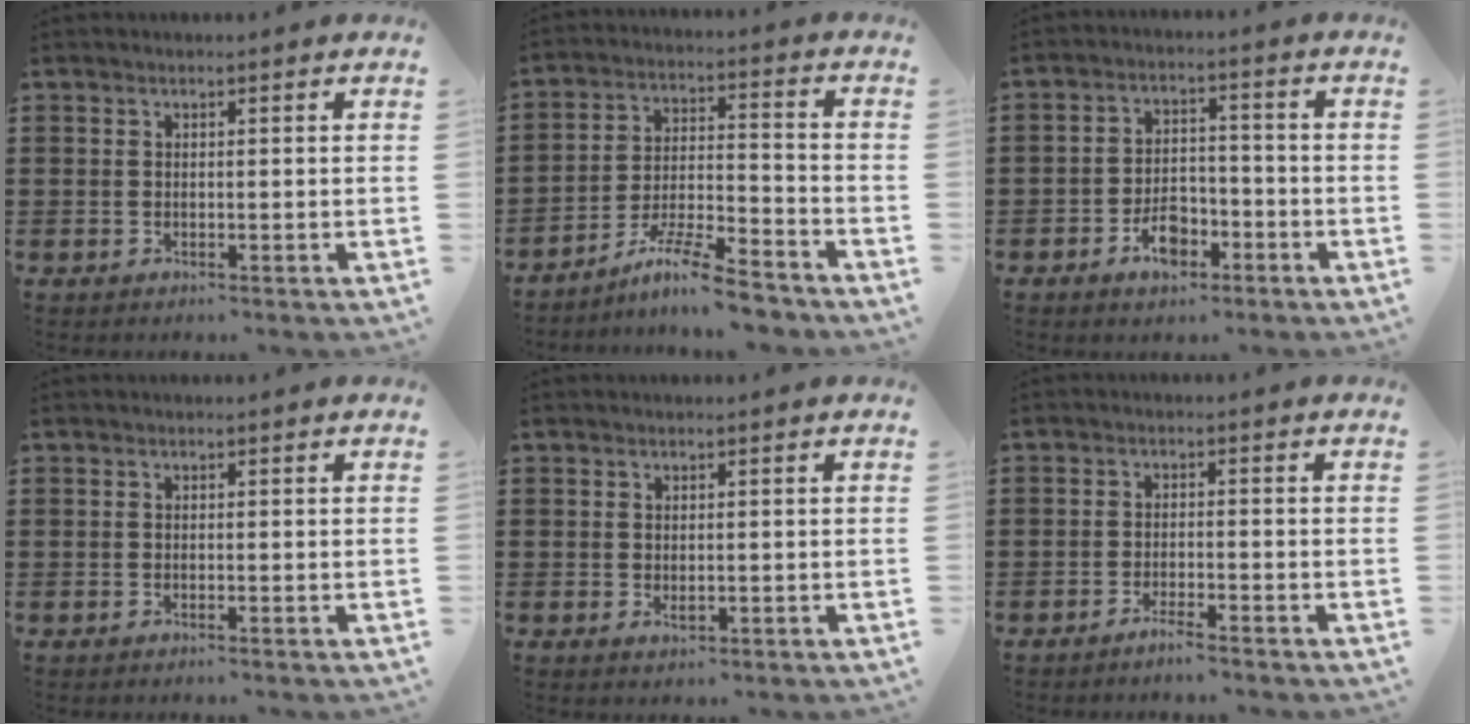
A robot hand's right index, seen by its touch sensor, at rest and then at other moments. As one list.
[{"total": 9.2, "force": [-7.9, 0.8, 4.7], "torque": [-0.079, 0.016, -0.149]}, {"total": 5.7, "force": [-3.1, 3.1, 3.6], "torque": [-0.055, 0.009, -0.058]}, {"total": 0.0}, {"total": 0.8, "force": [0.0, 0.3, 0.7], "torque": [-0.015, -0.003, 0.003]}, {"total": 2.0, "force": [-1.8, 0.0, 0.9], "torque": [-0.016, -0.001, -0.032]}]